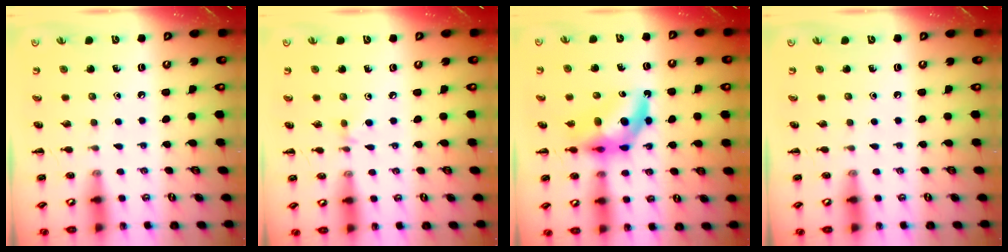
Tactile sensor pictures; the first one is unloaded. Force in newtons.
{"total": 3.0, "press": 2.8, "slide": 1.1}
{"total": 10.2, "press": 9.7, "slide": 3.1}
{"total": 0.0}